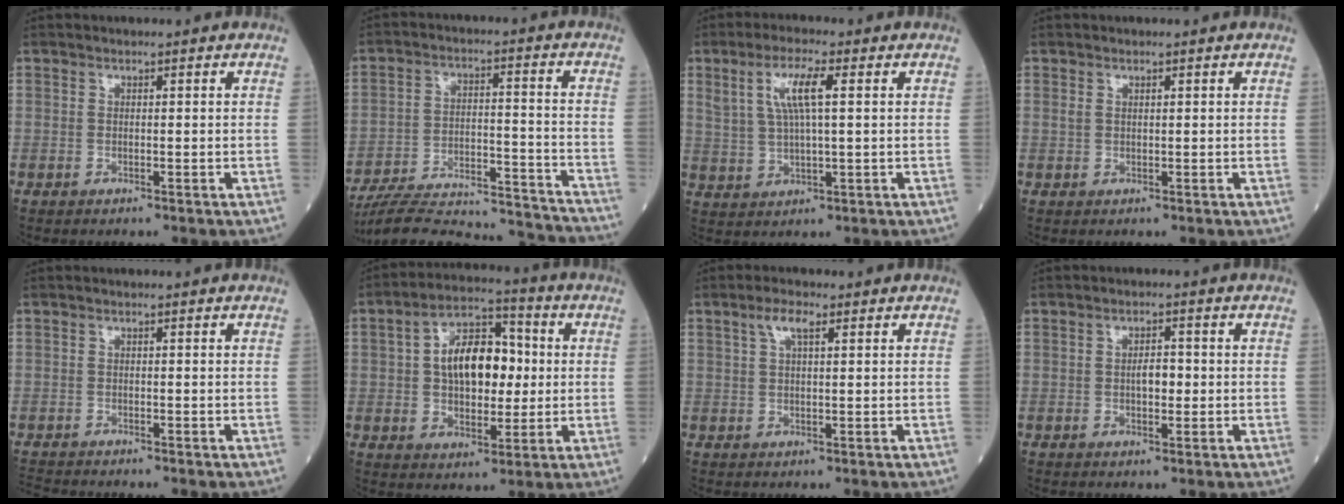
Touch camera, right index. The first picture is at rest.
{"total": 22.5, "force": [-21.5, 1.9, 6.3], "torque": [-0.094, 0.004, -0.306]}
{"total": 6.7, "force": [2.3, 1.0, 6.2], "torque": [-0.130, 0.011, 0.050]}
{"total": 0.7, "force": [0.4, 0.3, 0.5], "torque": [-0.015, 0.011, 0.011]}
{"total": 2.2, "force": [-2.1, -0.5, 0.1], "torque": [-0.006, -0.011, -0.038]}
{"total": 11.8, "force": [1.3, 6.2, 9.9], "torque": [-0.176, 0.026, 0.025]}
{"total": 3.1, "force": [1.7, 0.7, 2.6], "torque": [-0.056, 0.011, 0.034]}
{"total": 2.7, "force": [-0.1, 1.1, 2.5], "torque": [-0.042, 0.004, 0.001]}